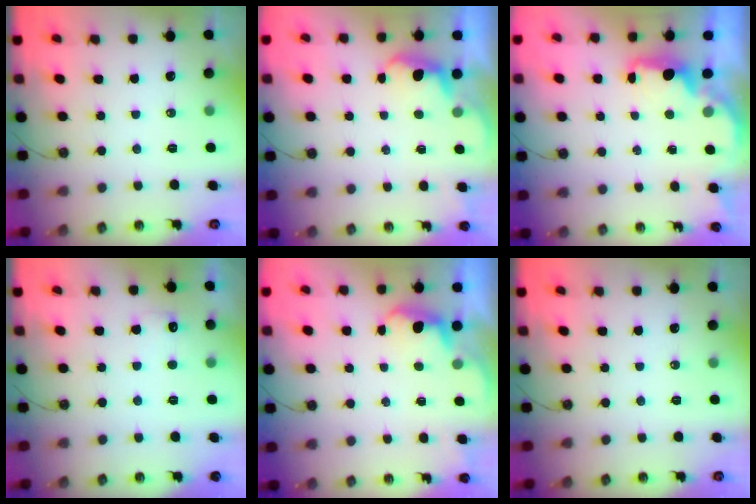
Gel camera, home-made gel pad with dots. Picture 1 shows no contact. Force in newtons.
{"total": 2.3, "press": 2.1, "slide": 0.9}
{"total": 2.2, "press": 2.1, "slide": 0.8}
{"total": 4.9, "press": 4.7, "slide": 1.1}
{"total": 2.3, "press": 2.1, "slide": 0.9}
{"total": 0.0}